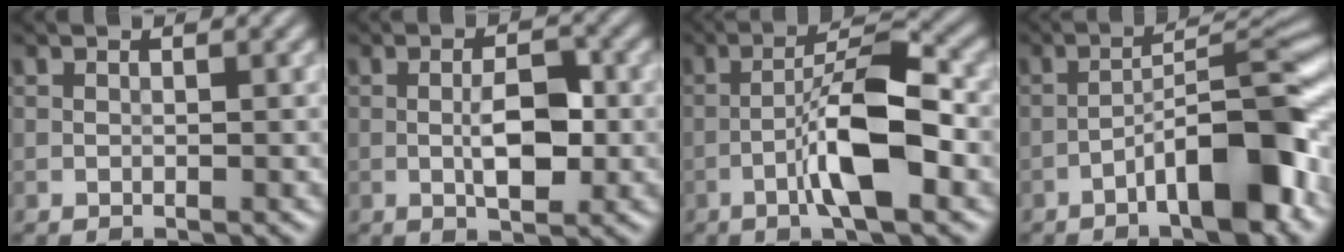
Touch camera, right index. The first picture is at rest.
{"total": 4.2, "force": [-0.6, 1.6, 3.8], "torque": [-0.069, 0.002, -0.011]}
{"total": 7.2, "force": [-2.5, 1.5, 6.5], "torque": [-0.114, 0.019, -0.049]}
{"total": 9.1, "force": [-4.7, 2.2, 7.5], "torque": [-0.105, 0.029, -0.077]}